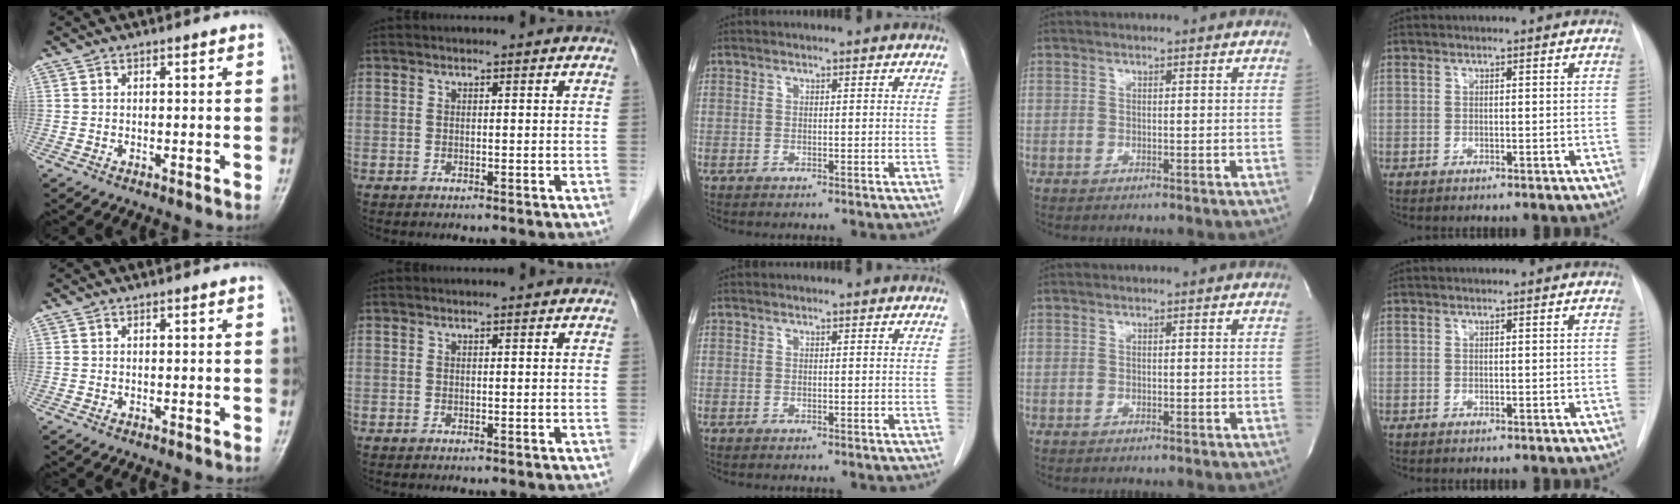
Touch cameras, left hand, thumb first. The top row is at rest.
{}